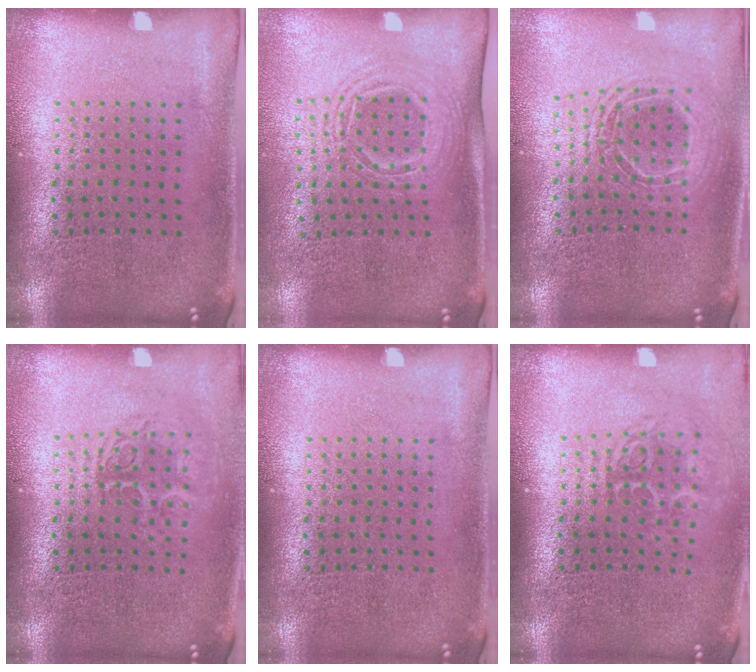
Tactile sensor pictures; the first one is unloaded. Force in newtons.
{"total": 1.6, "press": 1.3, "slide": 1.0}
{"total": 1.6, "press": 1.3, "slide": 0.8}
{"total": 1.5, "press": 1.2, "slide": 0.8}
{"total": 0.0}
{"total": 1.7, "press": 1.2, "slide": 1.2}